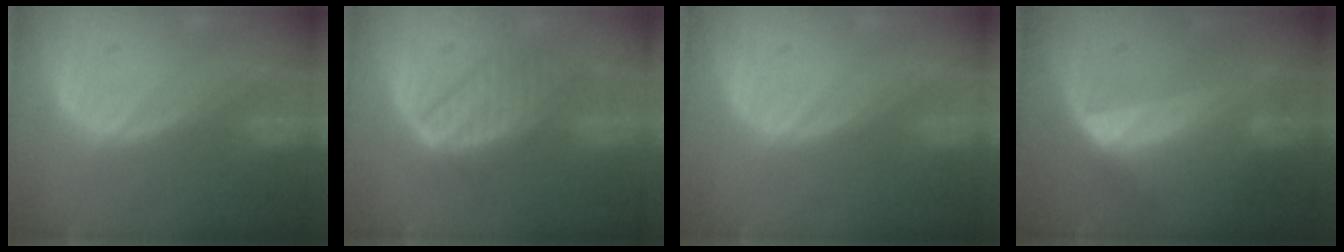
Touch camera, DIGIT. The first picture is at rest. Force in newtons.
{"total": 6.7, "press": 6.4, "slide": 1.9}
{"total": 0.0}
{"total": 6.5, "press": 5.8, "slide": 2.9}